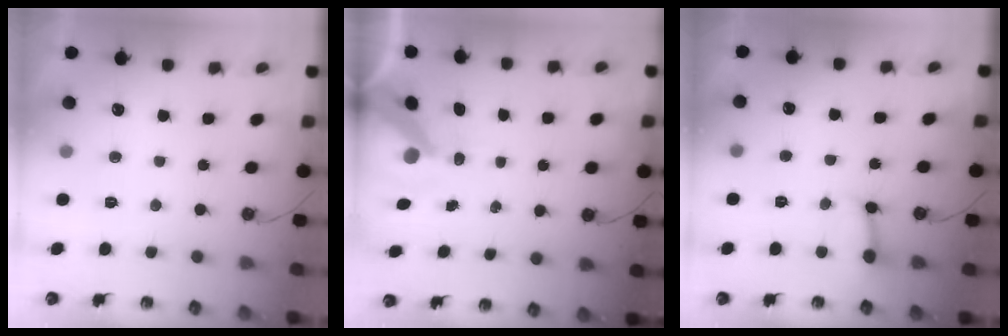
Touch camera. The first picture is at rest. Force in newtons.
{"total": 10.1, "press": 10.0, "slide": 1.3}
{"total": 5.0, "press": 4.9, "slide": 0.6}